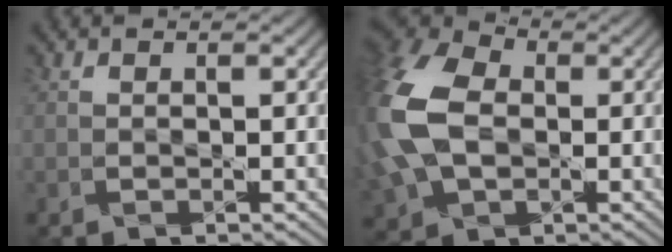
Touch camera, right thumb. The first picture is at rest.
{"total": 16.0, "force": [-0.3, 11.0, 11.6], "torque": [-0.312, -0.014, -0.009]}